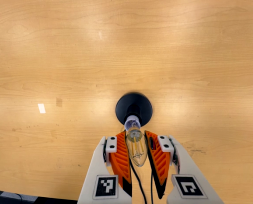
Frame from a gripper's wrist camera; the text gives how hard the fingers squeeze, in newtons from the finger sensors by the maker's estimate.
{"total": 17.8, "left": 19.7, "right": 16.0}